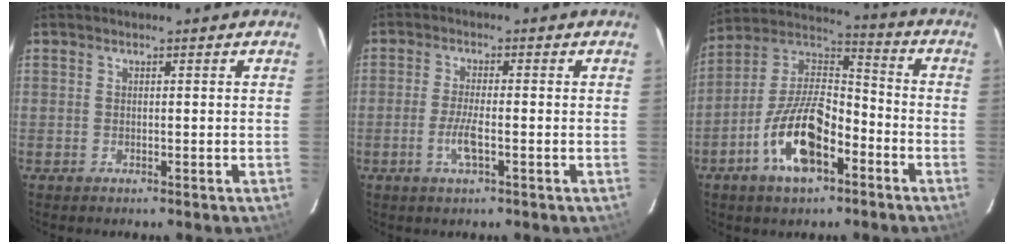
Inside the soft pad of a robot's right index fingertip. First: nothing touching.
{"total": 4.4, "force": [-1.6, 0.7, 4.0], "torque": [-0.082, -0.005, -0.032]}
{"total": 16.0, "force": [-7.4, 7.5, 12.0], "torque": [-0.235, 0.012, -0.135]}